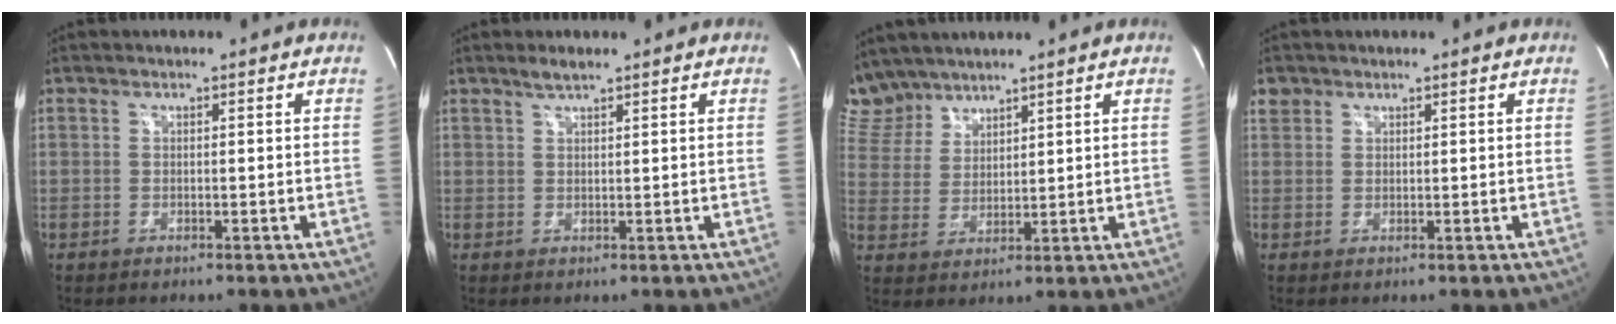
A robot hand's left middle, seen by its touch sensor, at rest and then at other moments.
{"total": 1.9, "force": [1.6, 0.2, 1.0], "torque": [-0.025, 0.004, 0.034]}
{"total": 6.9, "force": [6.5, 2.5, 0.3], "torque": [-0.013, 0.012, 0.145]}
{"total": 1.8, "force": [1.2, 1.4, 0.0], "torque": [0.007, 0.008, 0.020]}